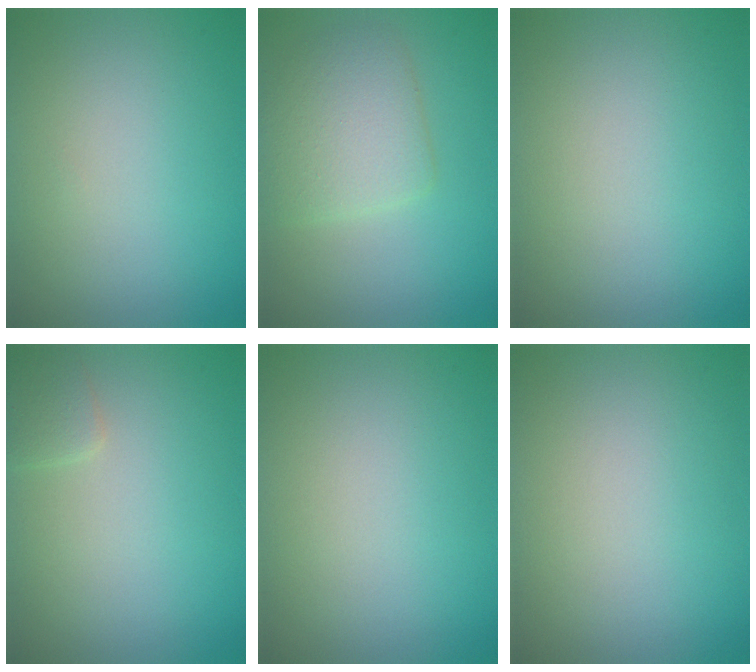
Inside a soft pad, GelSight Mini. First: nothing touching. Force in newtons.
{"total": 4.0, "press": 4.0, "slide": 0.1}
{"total": 0.0}
{"total": 1.3, "press": 1.3, "slide": 0.1}
{"total": 0.0}
{"total": 0.0}